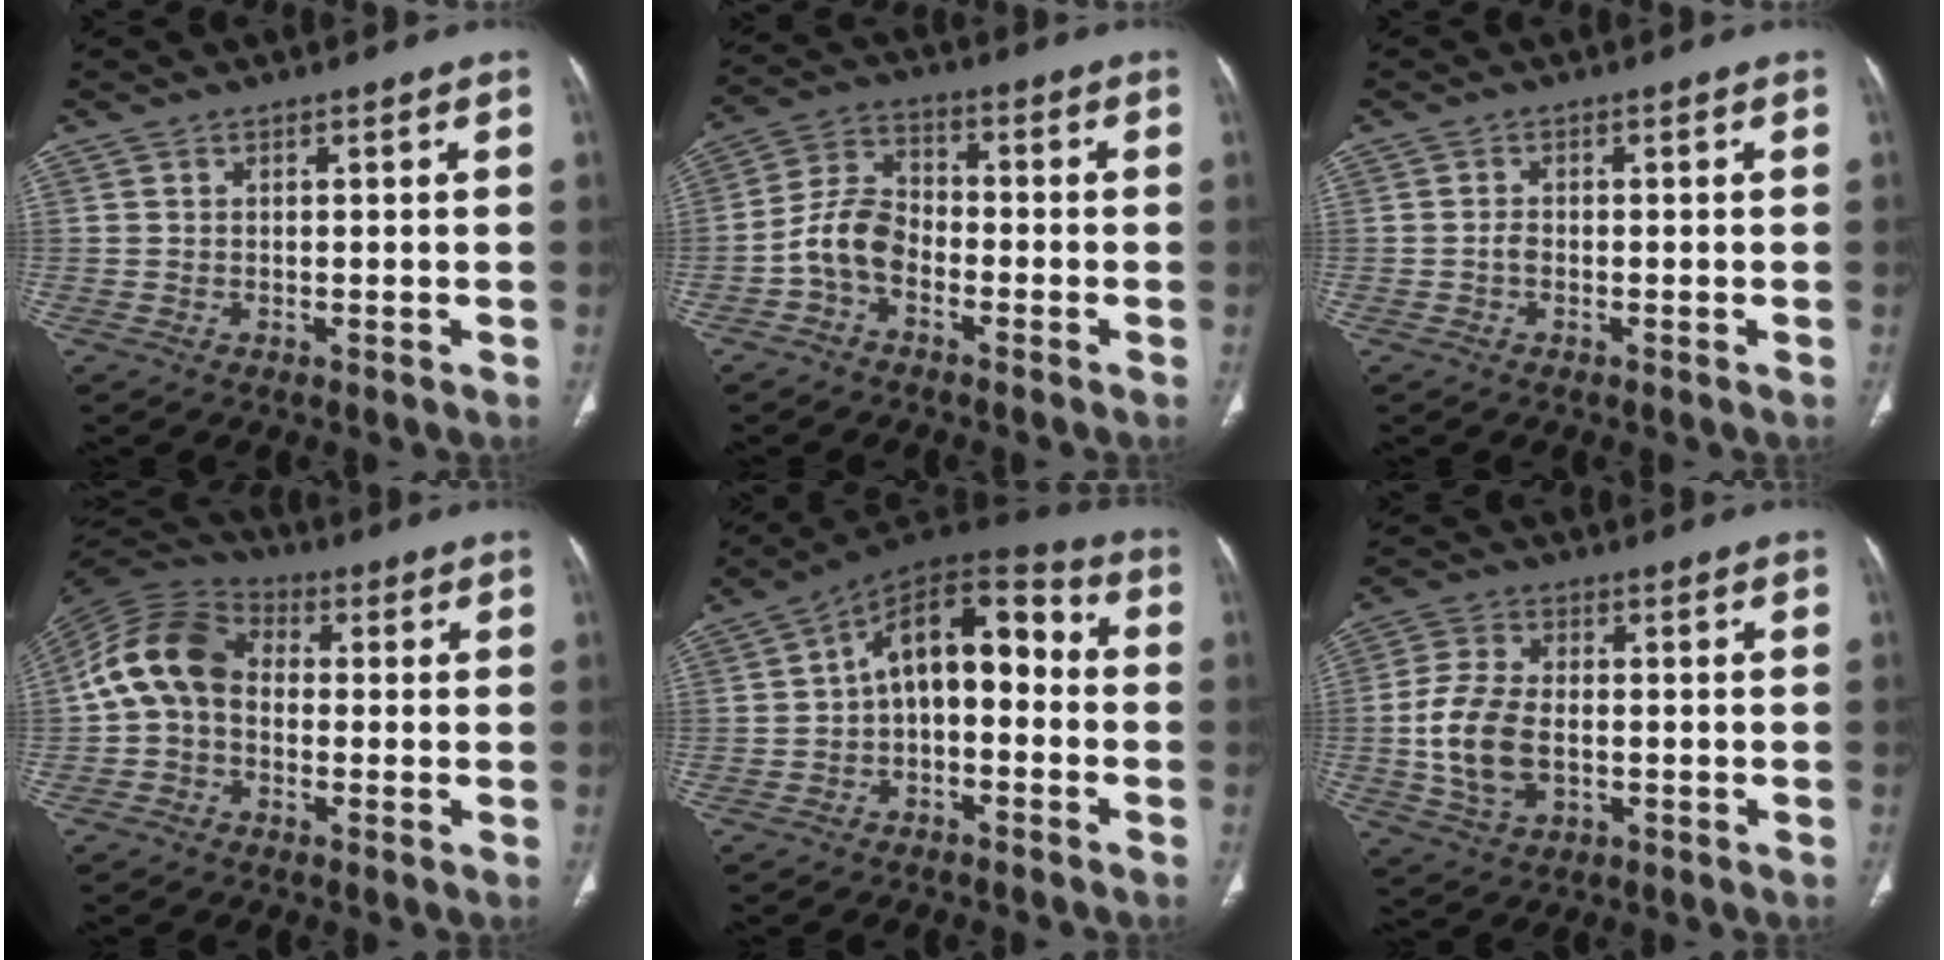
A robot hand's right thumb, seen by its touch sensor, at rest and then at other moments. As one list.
[{"total": 7.7, "force": [-3.0, 4.9, 5.1], "torque": [-0.093, 0.031, -0.071]}, {"total": 1.2, "force": [-0.4, 0.7, 0.8], "torque": [-0.014, 0.003, -0.011]}, {"total": 11.6, "force": [-0.4, 8.6, 7.8], "torque": [-0.145, 0.031, -0.025]}, {"total": 13.1, "force": [-0.9, 7.6, 10.6], "torque": [-0.130, 0.057, -0.028]}, {"total": 10.7, "force": [-1.5, 6.6, 8.2], "torque": [-0.169, 0.008, -0.028]}]